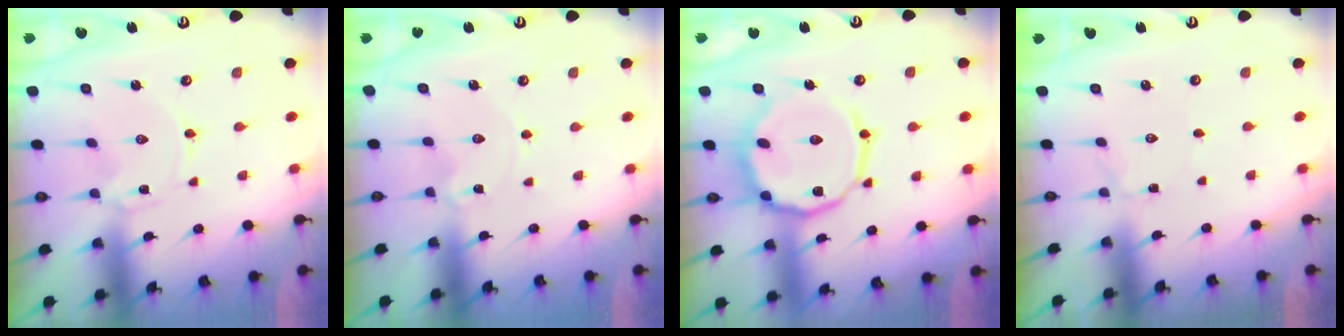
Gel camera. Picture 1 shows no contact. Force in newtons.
{"total": 0.0}
{"total": 15.2, "press": 15.1, "slide": 1.5}
{"total": 1.5, "press": 1.4, "slide": 0.1}